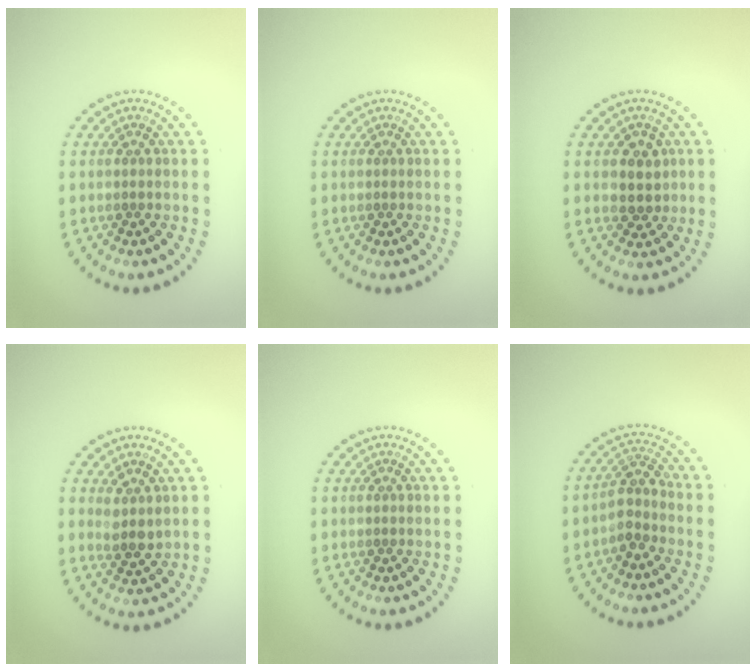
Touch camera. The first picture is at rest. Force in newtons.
{"total": 0.0}
{"total": 2.5, "press": 2.3, "slide": 1.0}
{"total": 1.9, "press": 1.7, "slide": 0.9}
{"total": 0.0}
{"total": 2.4, "press": 1.9, "slide": 1.4}